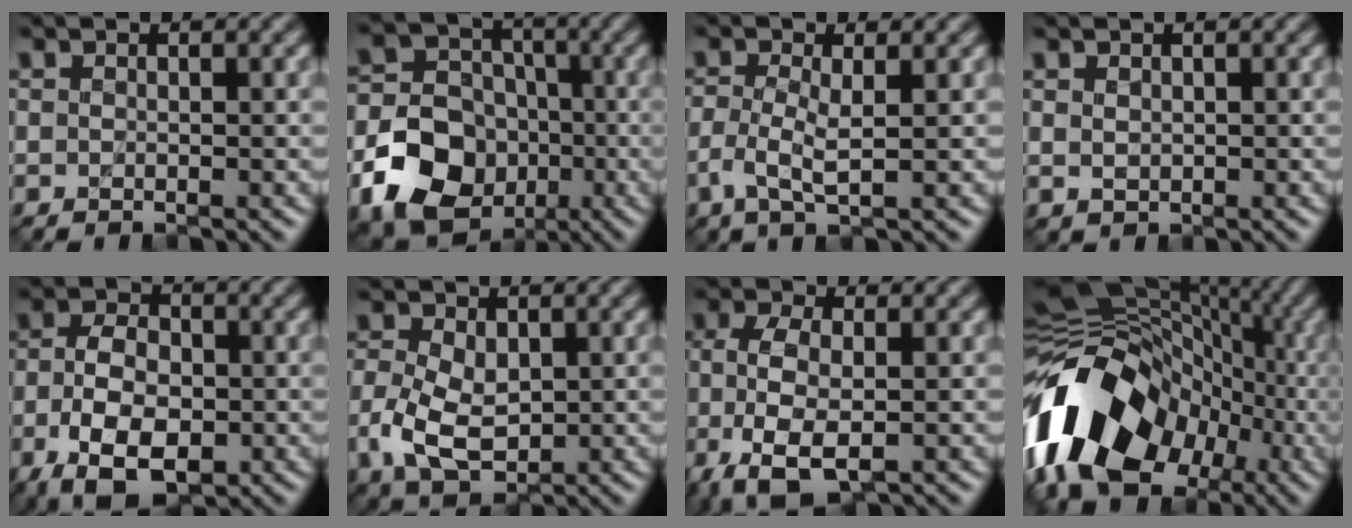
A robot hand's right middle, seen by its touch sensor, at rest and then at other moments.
{"total": 11.6, "force": [-4.6, 9.7, 4.5], "torque": [-0.081, -0.032, -0.103]}
{"total": 2.4, "force": [-0.5, 0.6, 2.3], "torque": [-0.057, -0.005, -0.011]}
{"total": 0.6, "force": [0.5, 0.3, -0.1], "torque": [-0.002, 0.002, 0.015]}
{"total": 8.6, "force": [-3.1, 5.3, 6.0], "torque": [-0.124, -0.015, -0.054]}
{"total": 5.0, "force": [-0.6, 3.5, 3.6], "torque": [-0.087, -0.007, -0.009]}
{"total": 6.5, "force": [-2.2, 3.3, 5.1], "torque": [-0.119, -0.006, -0.044]}
{"total": 14.7, "force": [-5.9, 10.6, 8.4], "torque": [-0.166, -0.002, -0.121]}